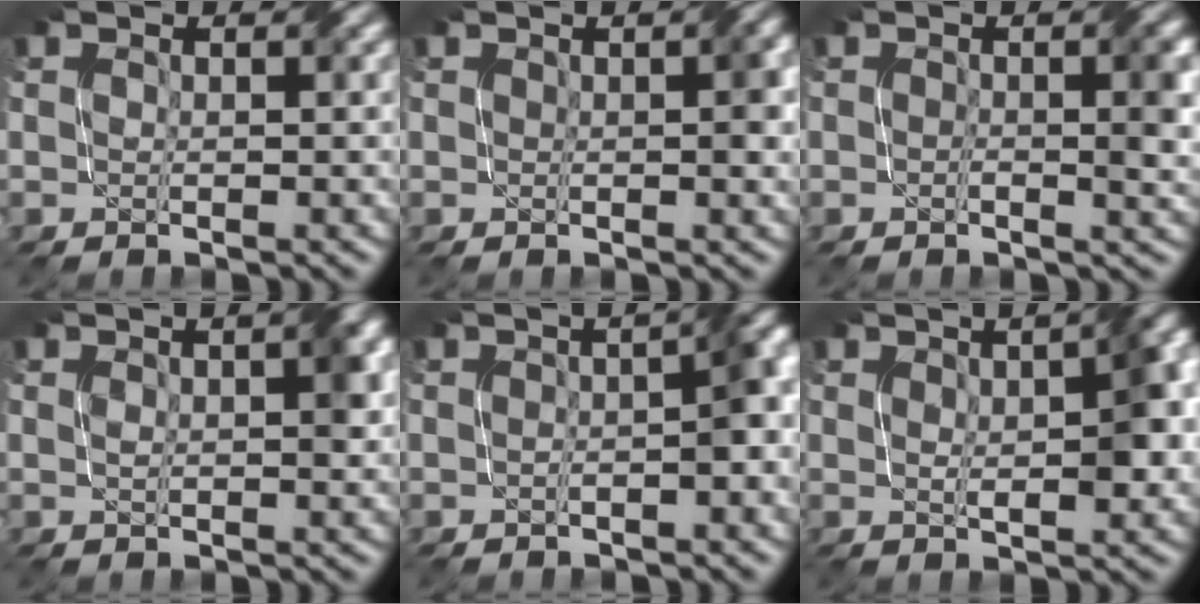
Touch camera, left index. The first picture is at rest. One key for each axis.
{"total": 2.0, "fx": 0.2, "fy": 0.6, "fz": 1.9, "tx": -0.023, "ty": 0.003, "tz": 0.005}
{"total": 3.1, "fx": 0.0, "fy": 0.7, "fz": 3.1, "tx": -0.044, "ty": 0.000, "tz": -0.002}
{"total": 2.6, "fx": 0.5, "fy": 0.8, "fz": 2.4, "tx": -0.039, "ty": 0.008, "tz": 0.011}
{"total": 4.0, "fx": -0.2, "fy": 0.9, "fz": 3.9, "tx": -0.049, "ty": 0.016, "tz": -0.004}
{"total": 6.5, "fx": 1.0, "fy": 2.1, "fz": 6.0, "tx": -0.077, "ty": 0.013, "tz": 0.017}